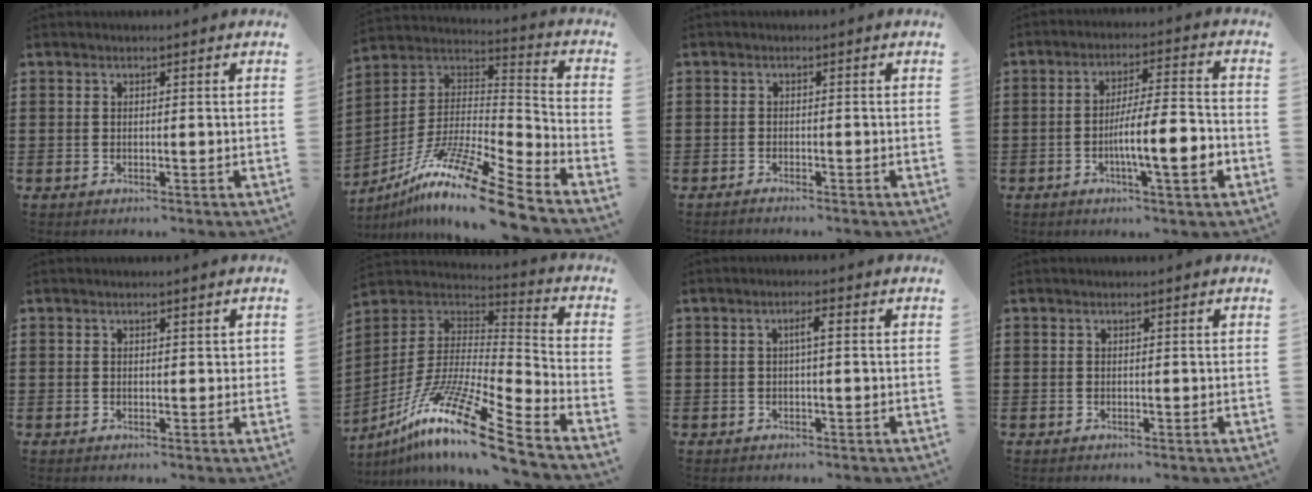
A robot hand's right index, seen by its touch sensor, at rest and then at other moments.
{"total": 15.2, "force": [-11.6, 0.5, 9.9], "torque": [-0.186, 0.019, -0.220]}
{"total": 1.0, "force": [-1.0, 0.0, 0.0], "torque": [-0.002, -0.001, -0.020]}
{"total": 9.2, "force": [-3.0, 1.7, 8.5], "torque": [-0.131, -0.001, -0.053]}
{"total": 0.8, "force": [0.2, 0.6, 0.5], "torque": [-0.001, 0.002, 0.002]}
{"total": 16.4, "force": [-11.5, 1.4, 11.6], "torque": [-0.227, 0.018, -0.216]}
{"total": 2.0, "force": [0.1, 0.1, 2.0], "torque": [-0.039, 0.003, -0.001]}
{"total": 0.0}